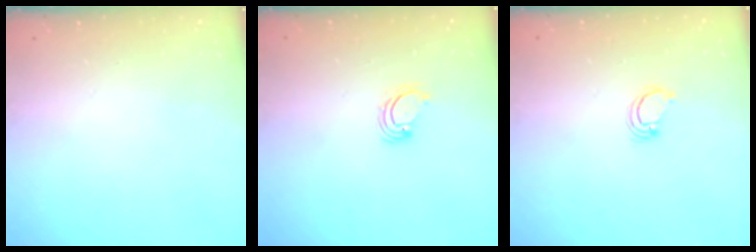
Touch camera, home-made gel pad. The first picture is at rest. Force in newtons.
{"total": 3.1, "press": 3.1, "slide": 0.3}
{"total": 2.6, "press": 2.6, "slide": 0.2}